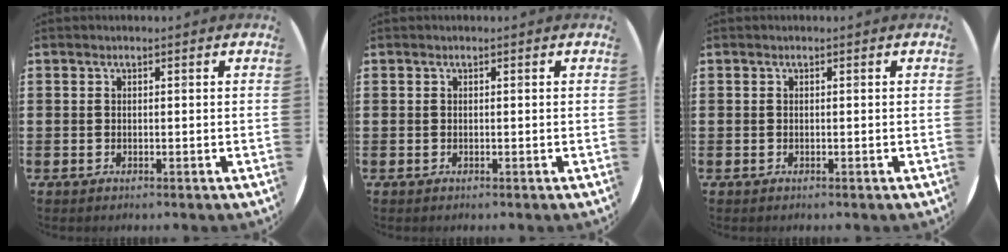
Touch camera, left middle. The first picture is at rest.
{"total": 0.0}
{"total": 0.0}